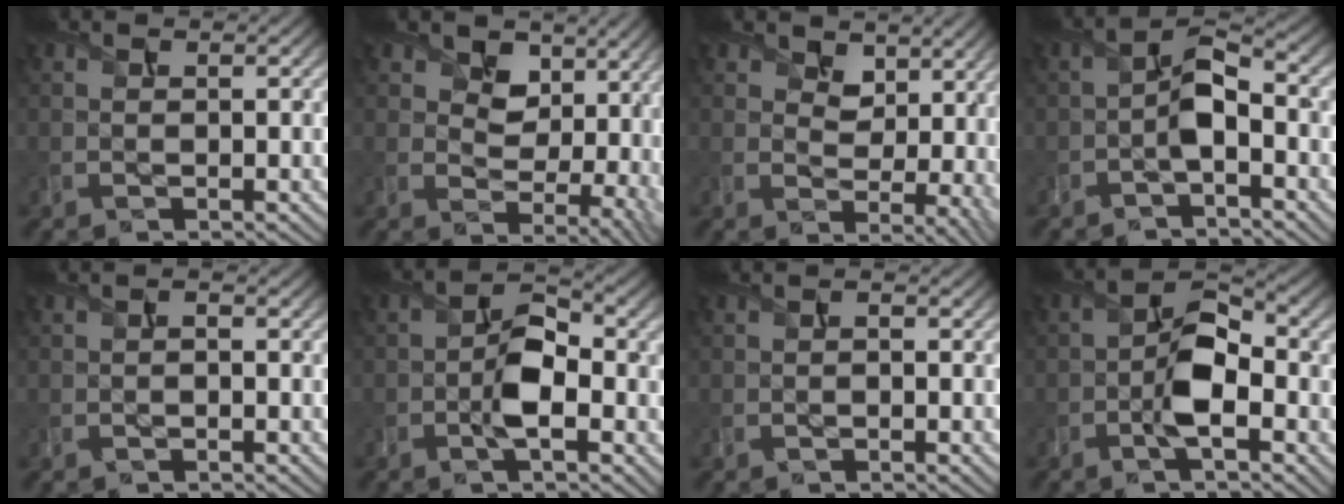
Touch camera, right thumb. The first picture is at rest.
{"total": 7.9, "force": [3.6, 5.3, 4.8], "torque": [-0.085, -0.011, 0.054]}
{"total": 6.0, "force": [3.0, 3.8, 3.6], "torque": [-0.068, -0.011, 0.047]}
{"total": 4.2, "force": [-1.6, 1.6, 3.5], "torque": [-0.068, 0.011, -0.038]}
{"total": 0.8, "force": [-0.4, 0.3, 0.6], "torque": [-0.013, 0.000, -0.007]}
{"total": 5.3, "force": [-1.4, 2.1, 4.7], "torque": [-0.085, 0.009, -0.034]}
{"total": 1.1, "force": [-0.4, 0.4, 1.0], "torque": [-0.018, -0.001, -0.006]}
{"total": 5.9, "force": [-1.8, 2.4, 5.1], "torque": [-0.091, 0.012, -0.041]}